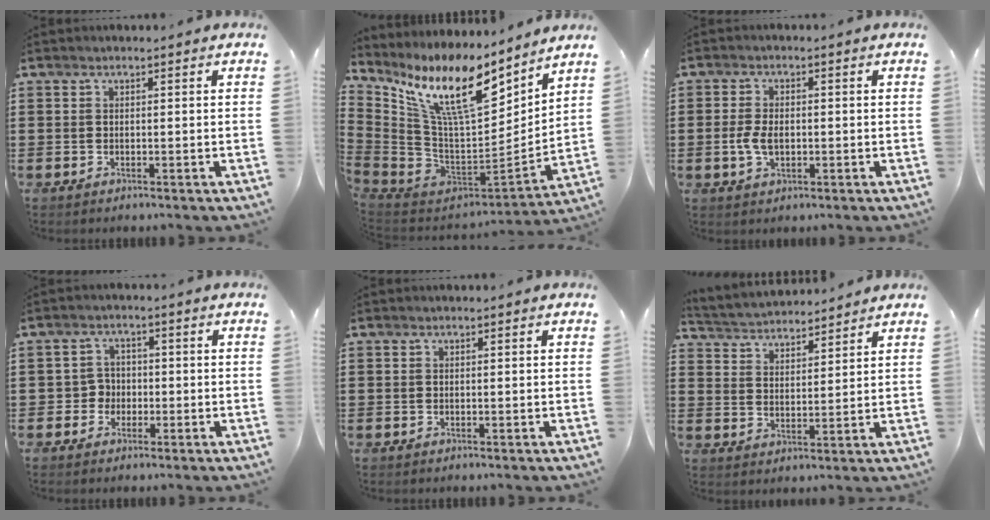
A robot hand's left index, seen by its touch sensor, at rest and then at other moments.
{"total": 15.1, "force": [8.8, 4.1, 11.5], "torque": [-0.251, -0.053, 0.148]}
{"total": 4.1, "force": [-0.5, 2.4, 3.3], "torque": [-0.083, -0.002, -0.015]}
{"total": 2.9, "force": [-1.0, 2.6, 0.8], "torque": [-0.027, 0.004, -0.023]}
{"total": 0.0}
{"total": 3.5, "force": [3.4, 0.6, -0.2], "torque": [-0.015, -0.018, 0.059]}